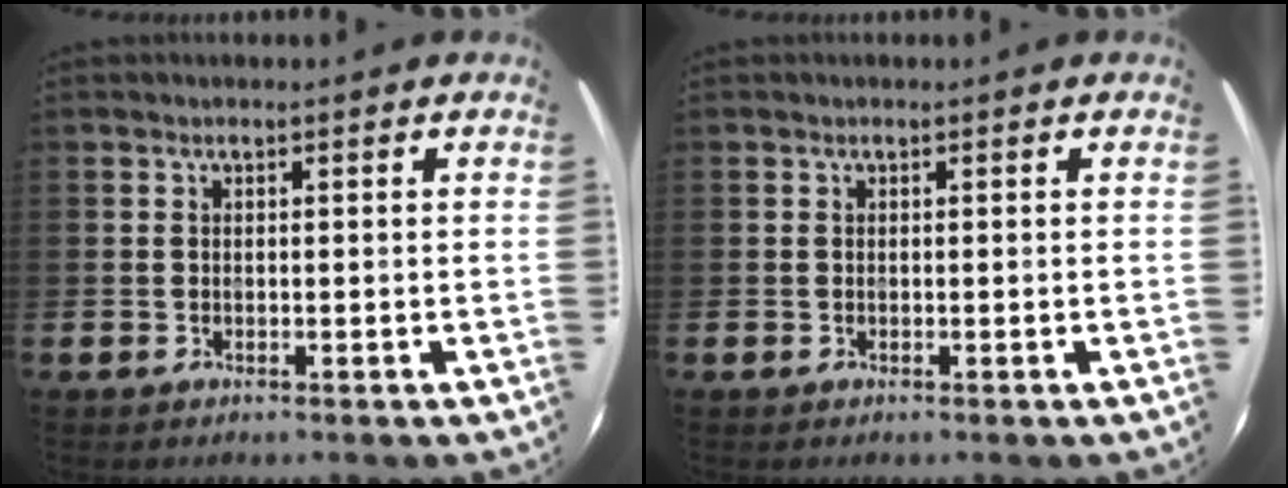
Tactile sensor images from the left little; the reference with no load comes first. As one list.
[{"total": 0.0}]